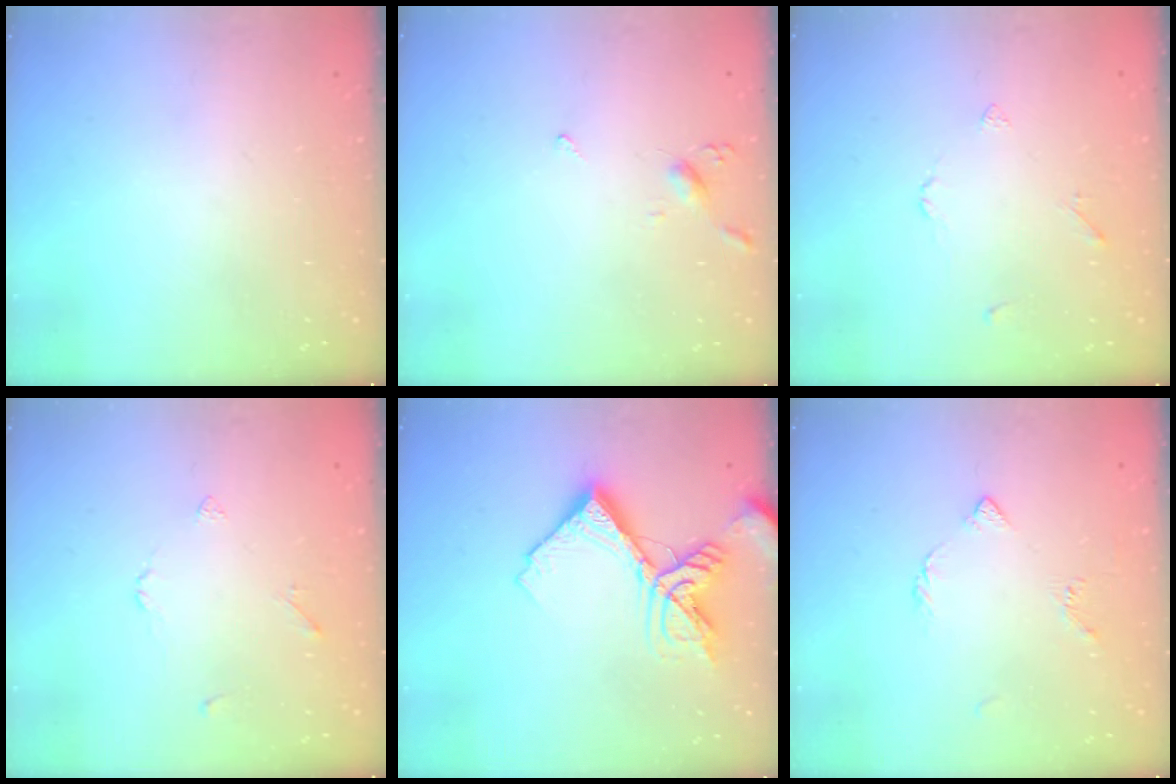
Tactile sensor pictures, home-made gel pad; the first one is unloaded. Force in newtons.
{"total": 4.0, "press": 4.0, "slide": 0.7}
{"total": 2.2, "press": 2.2, "slide": 0.5}
{"total": 2.2, "press": 2.2, "slide": 0.5}
{"total": 15.1, "press": 14.9, "slide": 1.9}
{"total": 4.0, "press": 3.9, "slide": 0.8}